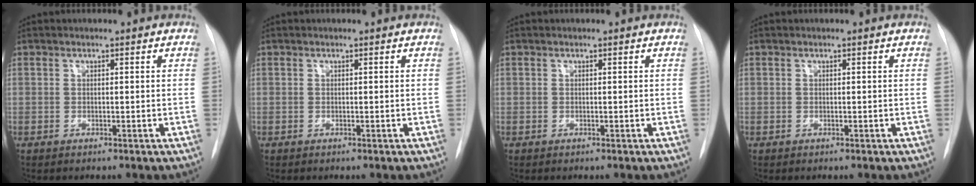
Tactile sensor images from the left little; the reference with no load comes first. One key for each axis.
{"total": 0.0}
{"total": 0.0}
{"total": 0.0}